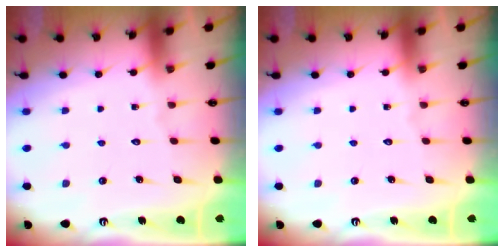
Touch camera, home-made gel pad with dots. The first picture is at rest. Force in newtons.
{"total": 0.0}